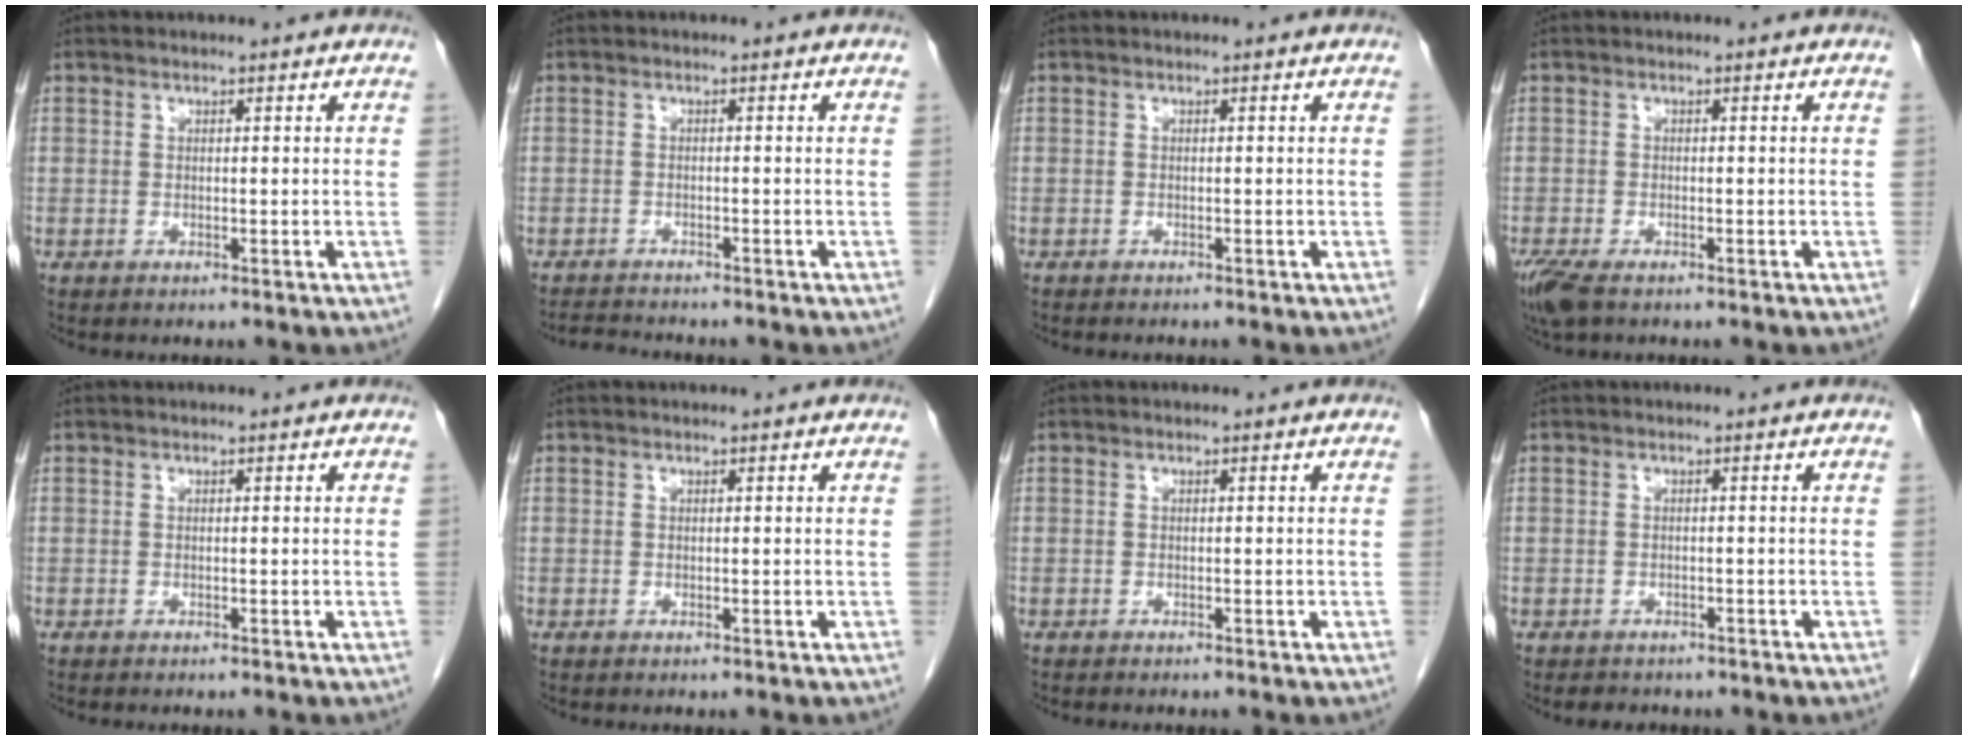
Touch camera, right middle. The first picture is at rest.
{"total": 3.1, "force": [-3.1, 0.0, 0.5], "torque": [-0.010, -0.014, -0.052]}
{"total": 1.6, "force": [-1.4, 0.2, 0.7], "torque": [-0.011, -0.002, -0.017]}
{"total": 4.7, "force": [-3.2, 1.7, 3.0], "torque": [-0.067, -0.014, -0.056]}
{"total": 0.7, "force": [-0.6, 0.1, 0.3], "torque": [-0.006, -0.001, -0.009]}
{"total": 0.0}
{"total": 1.3, "force": [-1.2, 0.2, 0.6], "torque": [-0.010, -0.002, -0.014]}
{"total": 2.7, "force": [-2.3, 1.4, 0.5], "torque": [-0.015, 0.000, -0.030]}